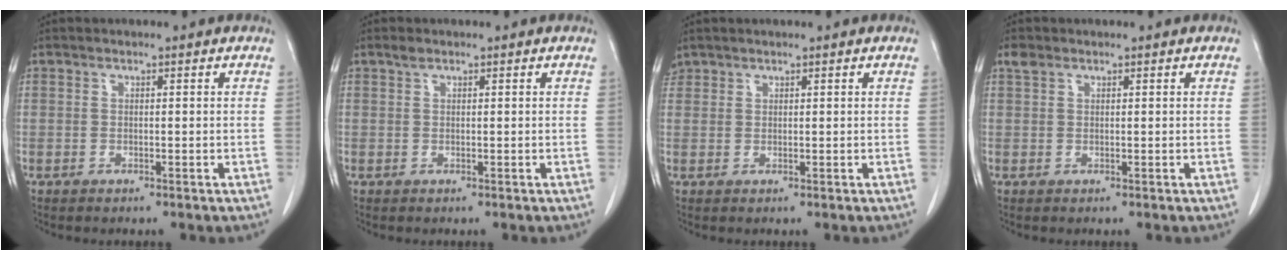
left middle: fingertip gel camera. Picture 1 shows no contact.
{"total": 0.6, "force": [0.5, 0.3, 0.3], "torque": [-0.008, 0.006, 0.009]}
{"total": 1.4, "force": [1.2, 0.7, -0.1], "torque": [0.001, 0.015, 0.024]}
{"total": 1.1, "force": [0.8, 0.6, 0.5], "torque": [-0.015, 0.014, 0.017]}